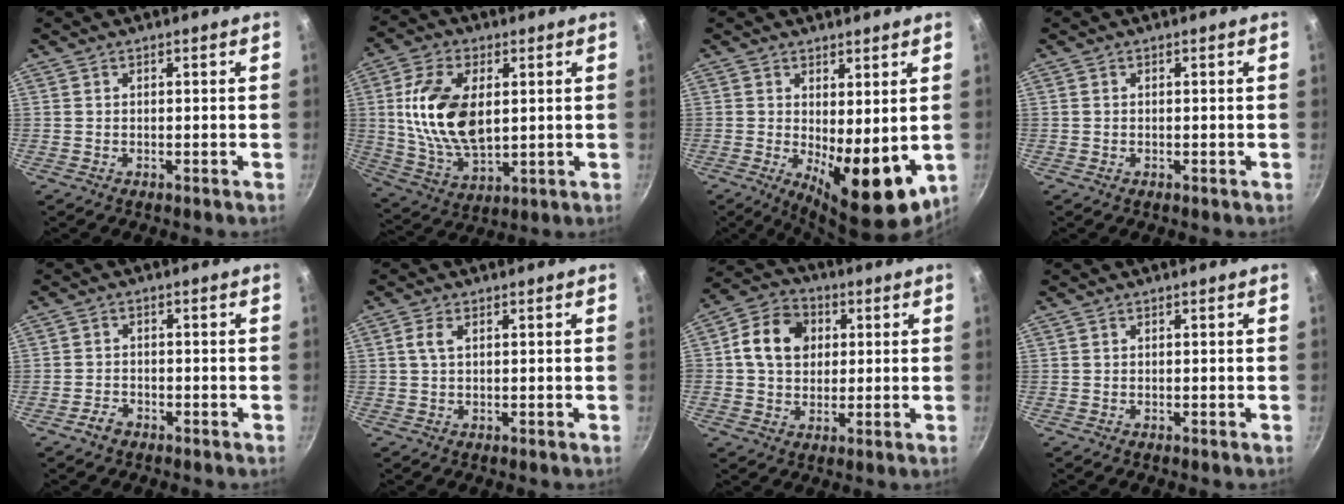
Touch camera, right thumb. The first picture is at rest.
{"total": 15.9, "force": [2.5, 9.1, 12.8], "torque": [-0.231, -0.012, 0.055]}
{"total": 11.5, "force": [-0.4, 4.7, 10.5], "torque": [-0.121, -0.020, 0.007]}
{"total": 0.0}
{"total": 2.7, "force": [-1.9, 1.7, 1.1], "torque": [-0.017, 0.021, -0.033]}
{"total": 2.5, "force": [0.7, 1.0, 2.1], "torque": [-0.045, 0.004, 0.015]}
{"total": 10.8, "force": [2.1, 8.6, 6.2], "torque": [-0.088, 0.009, 0.020]}
{"total": 0.0}